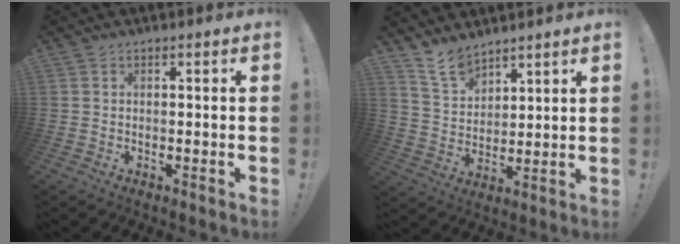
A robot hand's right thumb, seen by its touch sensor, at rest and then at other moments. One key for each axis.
{"total": 8.8, "fx": 7.6, "fy": 3.9, "fz": 2.4, "tx": -0.049, "ty": -0.051, "tz": 0.147}